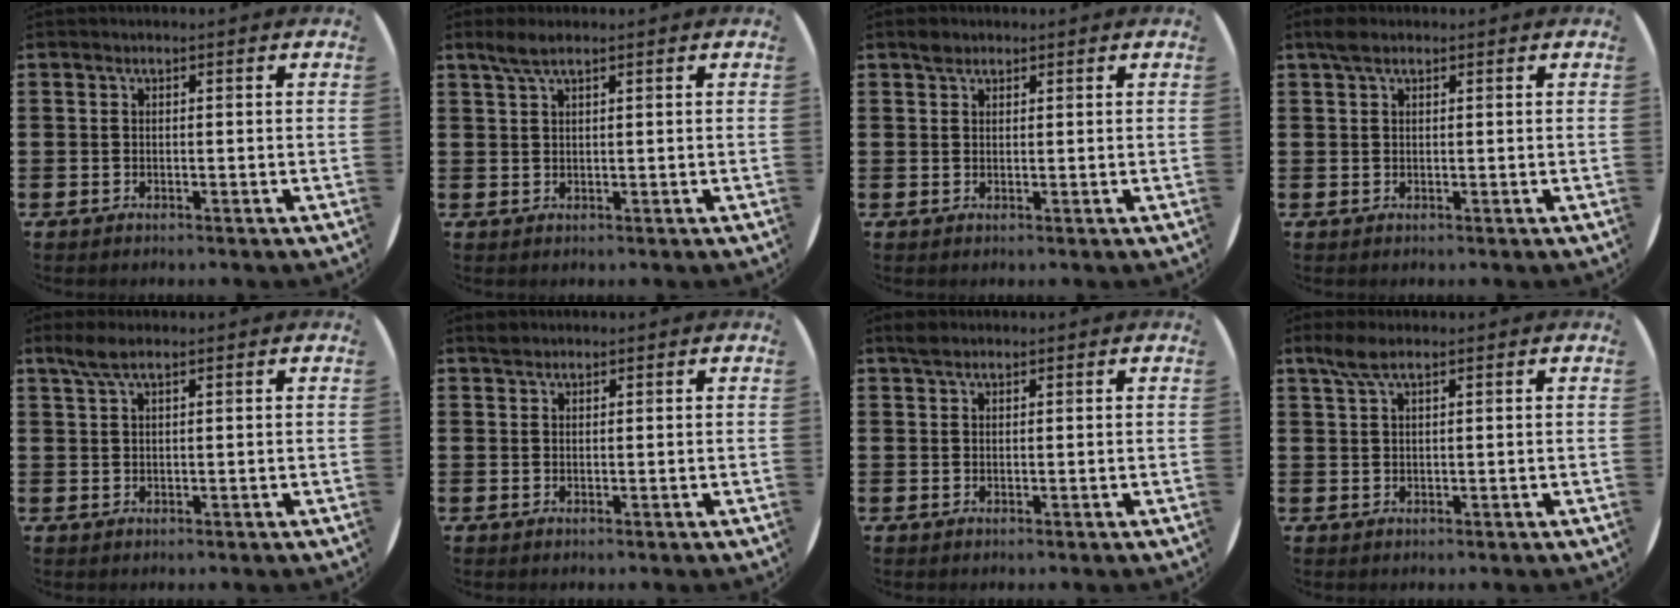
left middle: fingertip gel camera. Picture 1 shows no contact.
{"total": 2.4, "force": [1.8, 0.4, 1.5], "torque": [-0.032, 0.005, 0.031]}
{"total": 1.3, "force": [1.1, 0.6, 0.2], "torque": [0.001, 0.000, 0.020]}
{"total": 1.6, "force": [1.2, 0.7, 0.9], "torque": [-0.019, 0.006, 0.021]}
{"total": 2.5, "force": [1.8, 0.5, 1.7], "torque": [-0.037, 0.004, 0.032]}
{"total": 0.8, "force": [0.8, 0.3, 0.1], "torque": [0.004, 0.000, 0.013]}
{"total": 1.3, "force": [1.1, 0.5, 0.5], "torque": [-0.004, 0.001, 0.018]}
{"total": 3.0, "force": [2.1, 0.7, 2.1], "torque": [-0.045, 0.005, 0.036]}